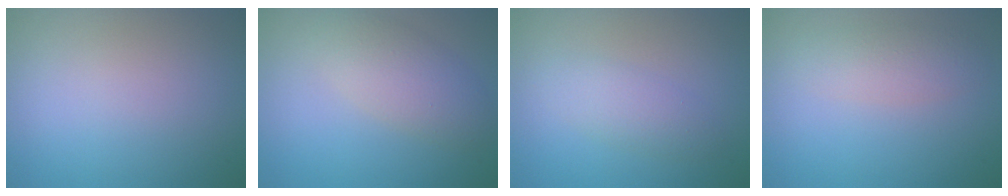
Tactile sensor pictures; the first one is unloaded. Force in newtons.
{"total": 4.0, "press": 4.0, "slide": 0.0}
{"total": 2.3, "press": 2.3, "slide": 0.1}
{"total": 2.4, "press": 2.4, "slide": 0.2}